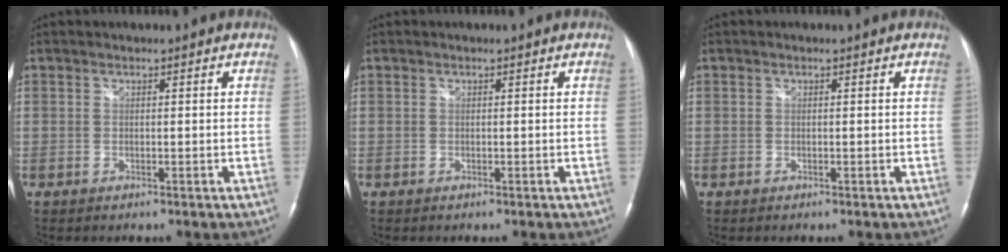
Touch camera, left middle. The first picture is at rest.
{"total": 0.0}
{"total": 0.0}